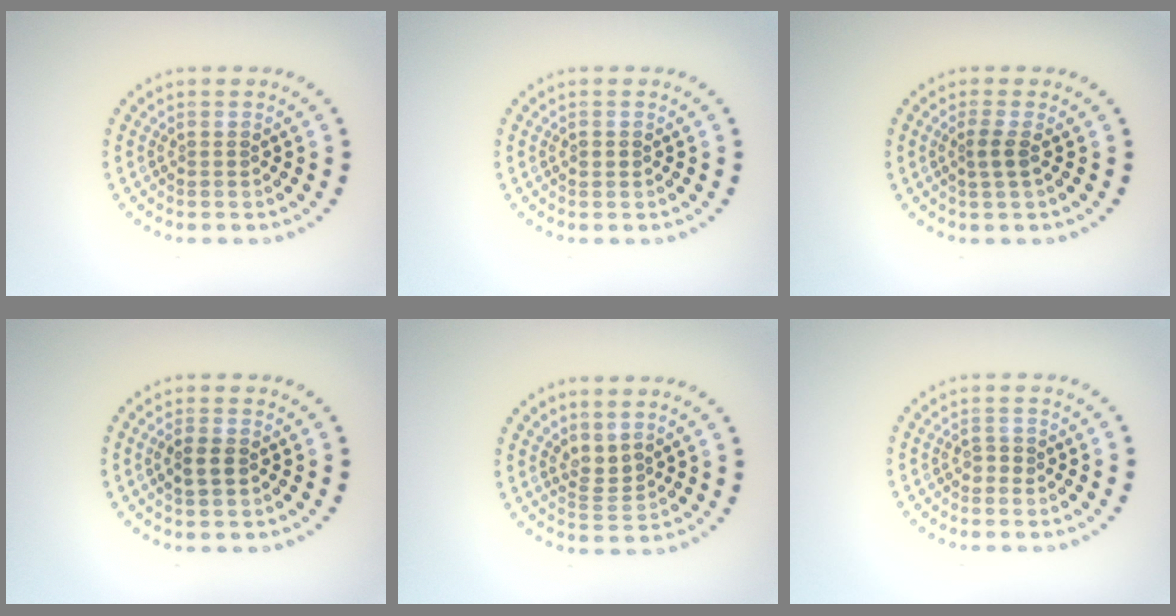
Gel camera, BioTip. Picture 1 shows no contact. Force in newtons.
{"total": 0.9, "press": 0.9, "slide": 0.2}
{"total": 1.4, "press": 1.1, "slide": 0.8}
{"total": 1.9, "press": 1.9, "slide": 0.2}
{"total": 1.9, "press": 1.4, "slide": 1.3}
{"total": 1.0, "press": 0.9, "slide": 0.5}